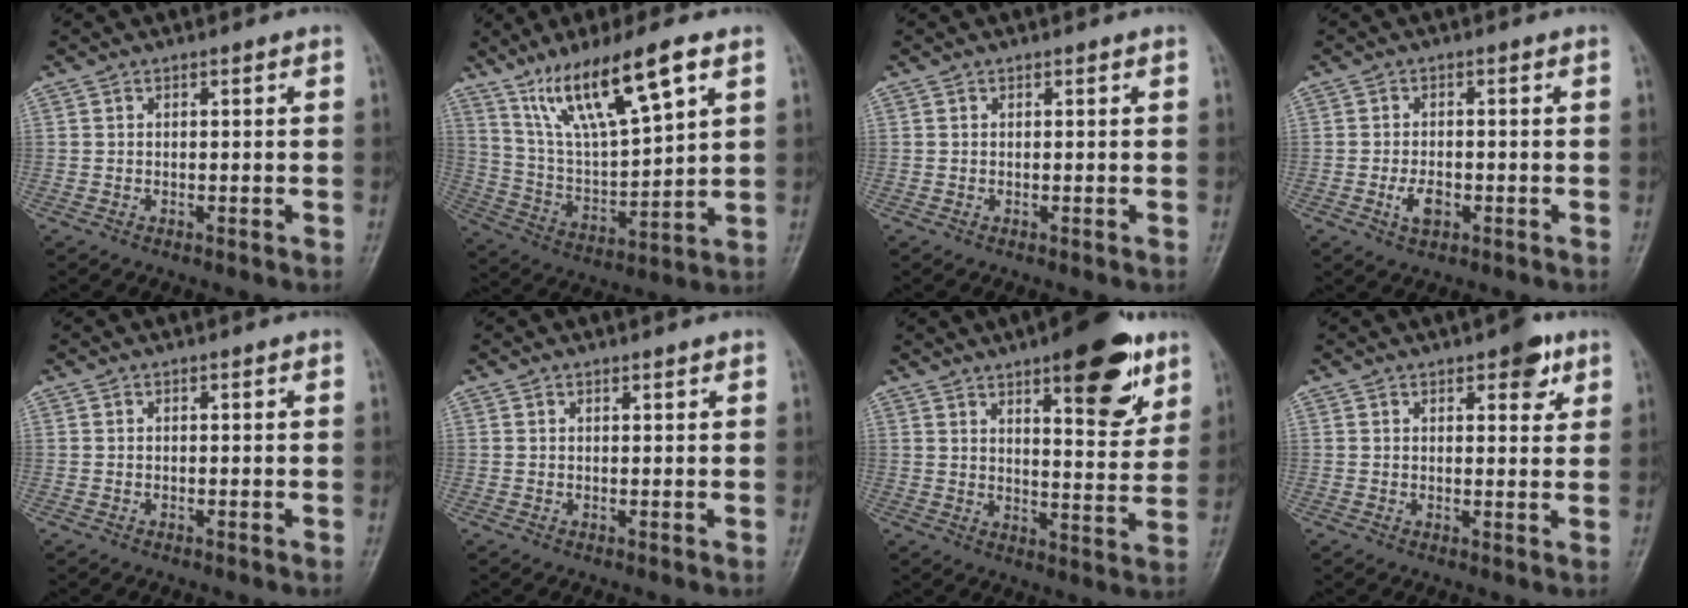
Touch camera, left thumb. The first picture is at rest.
{"total": 16.5, "force": [9.7, 3.6, 12.8], "torque": [-0.226, -0.034, 0.196]}
{"total": 0.0}
{"total": 3.6, "force": [-1.2, 2.1, 2.6], "torque": [-0.045, 0.002, -0.020]}
{"total": 0.0}
{"total": 0.6, "force": [0.5, 0.1, 0.2], "torque": [-0.006, -0.004, 0.009]}
{"total": 15.2, "force": [8.7, 5.2, 11.3], "torque": [-0.115, -0.045, 0.120]}
{"total": 5.1, "force": [2.9, 2.3, 3.5], "torque": [-0.025, -0.011, 0.032]}